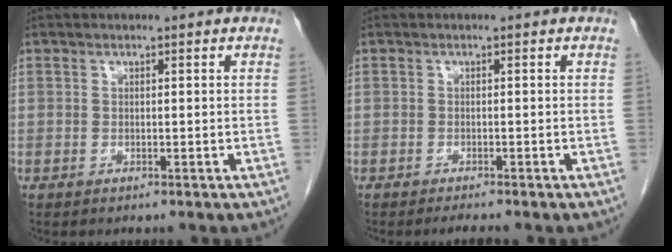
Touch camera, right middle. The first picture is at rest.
{"total": 1.4, "force": [-1.3, -0.2, 0.6], "torque": [-0.015, -0.007, -0.019]}